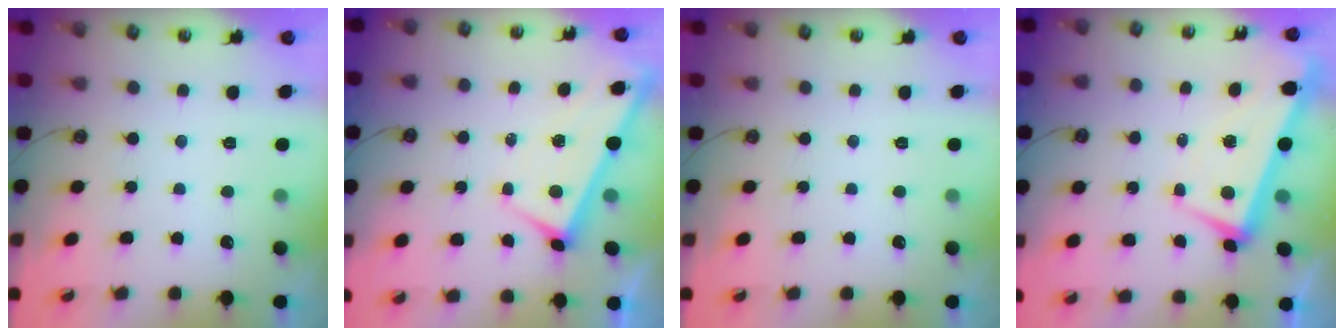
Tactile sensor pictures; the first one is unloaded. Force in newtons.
{"total": 1.8, "press": 1.8, "slide": 0.1}
{"total": 0.0}
{"total": 0.9, "press": 0.0, "slide": 0.9}